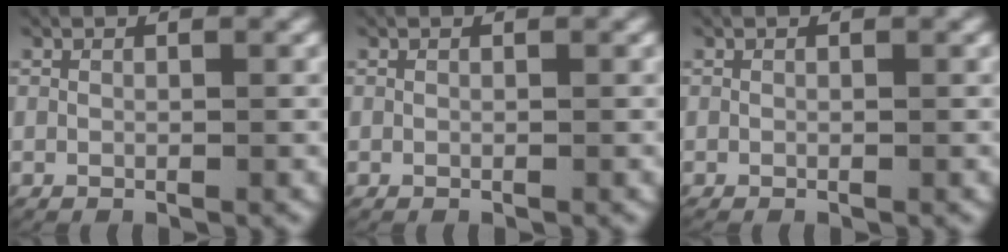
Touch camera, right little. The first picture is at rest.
{"total": 0.0}
{"total": 0.0}